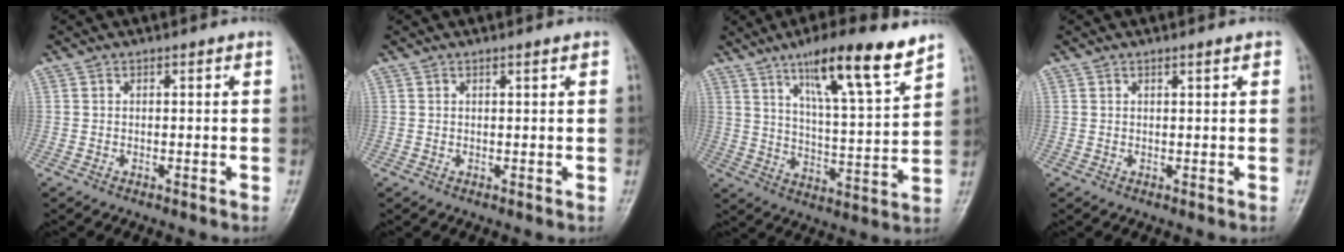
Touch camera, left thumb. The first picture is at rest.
{"total": 1.0, "force": [0.6, 0.1, 0.8], "torque": [-0.010, -0.001, 0.008]}
{"total": 15.9, "force": [10.6, 2.3, 11.6], "torque": [-0.174, -0.056, 0.176]}
{"total": 1.2, "force": [0.7, 0.2, 0.9], "torque": [-0.013, -0.001, 0.008]}